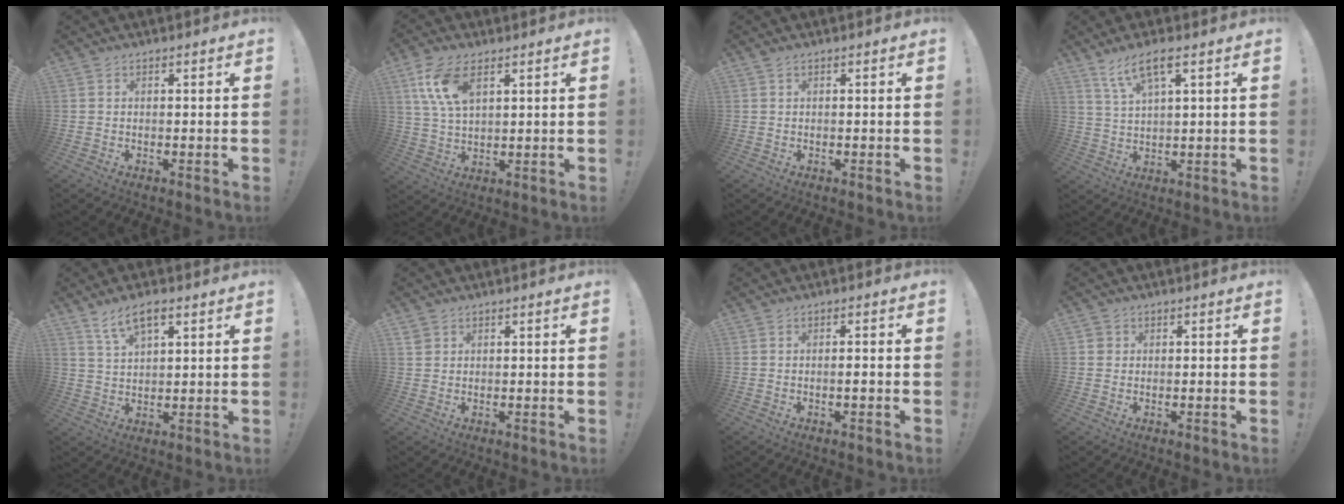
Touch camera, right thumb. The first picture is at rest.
{"total": 11.1, "force": [5.1, 5.7, 8.1], "torque": [-0.161, -0.009, 0.096]}
{"total": 0.6, "force": [0.5, 0.2, 0.3], "torque": [-0.007, 0.002, 0.009]}
{"total": 7.4, "force": [4.4, 1.7, 5.7], "torque": [-0.115, -0.010, 0.081]}
{"total": 7.1, "force": [4.1, 2.8, 5.1], "torque": [-0.095, -0.007, 0.076]}
{"total": 1.9, "force": [1.3, 1.4, 0.1], "torque": [0.004, -0.001, 0.024]}
{"total": 2.0, "force": [-0.8, -0.1, 1.8], "torque": [-0.034, 0.002, -0.015]}
{"total": 1.2, "force": [-0.1, 1.2, 0.4], "torque": [-0.011, 0.005, 0.000]}